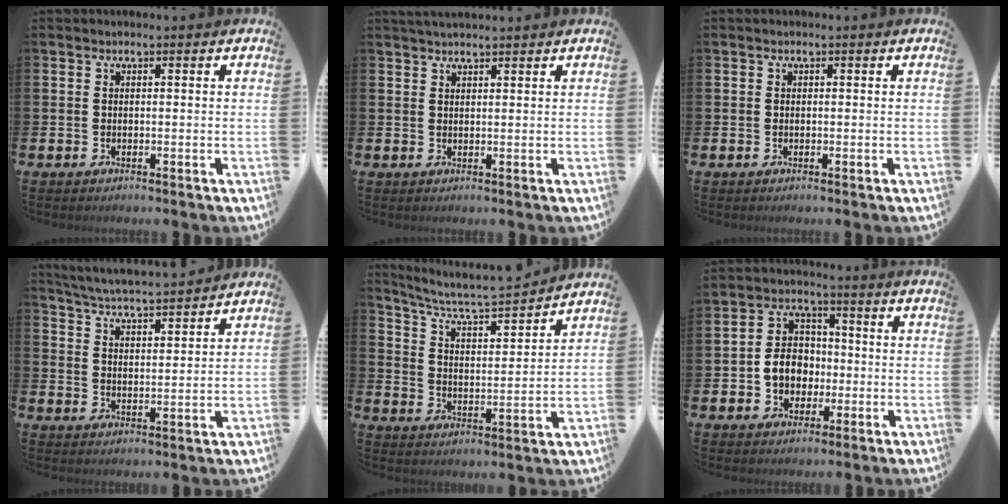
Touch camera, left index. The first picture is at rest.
{"total": 1.8, "force": [1.8, 0.2, 0.4], "torque": [-0.005, -0.003, 0.031]}
{"total": 0.0}
{"total": 5.1, "force": [5.1, -0.2, 0.6], "torque": [-0.031, -0.038, 0.088]}
{"total": 7.0, "force": [6.6, 1.1, 2.1], "torque": [-0.072, -0.050, 0.111]}
{"total": 5.8, "force": [-0.9, 5.0, 2.8], "torque": [-0.050, 0.012, -0.022]}